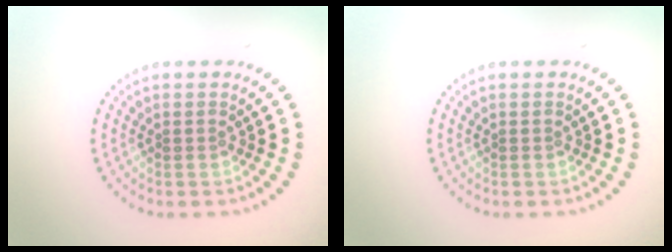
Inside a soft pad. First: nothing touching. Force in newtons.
{"total": 0.0}